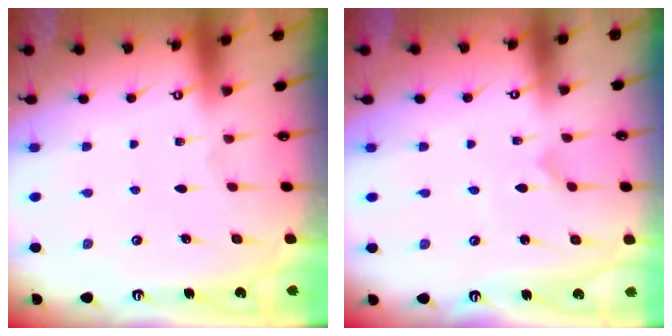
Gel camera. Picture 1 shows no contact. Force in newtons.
{"total": 0.0}